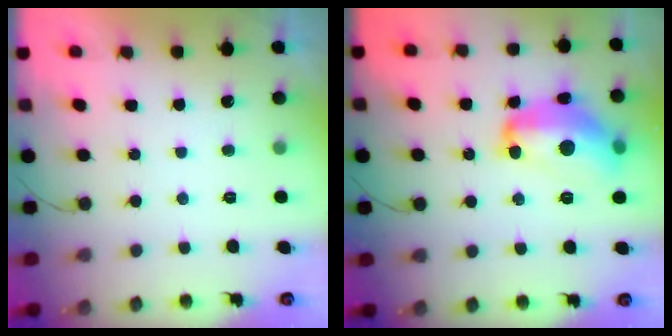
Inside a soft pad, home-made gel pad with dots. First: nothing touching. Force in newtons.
{"total": 16.1, "press": 16.1, "slide": 1.0}